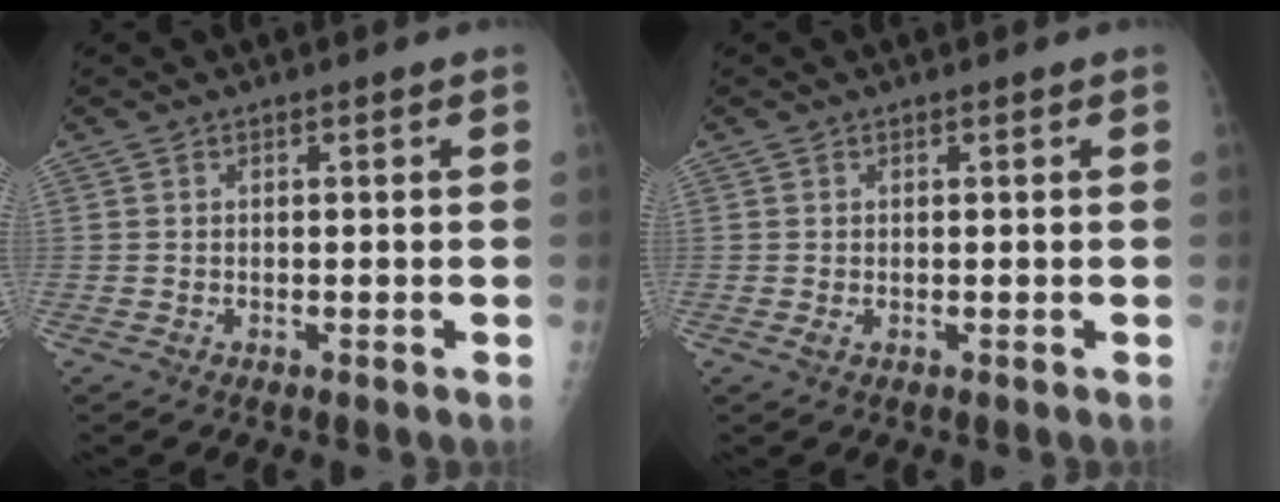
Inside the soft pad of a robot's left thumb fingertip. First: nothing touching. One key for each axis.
{"total": 1.1, "fx": 0.2, "fy": 0.6, "fz": 0.9, "tx": -0.016, "ty": -0.002, "tz": 0.005}